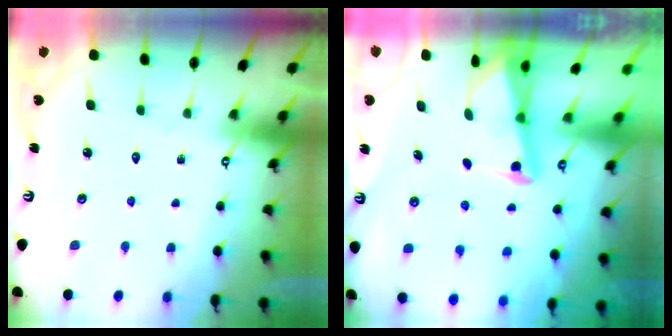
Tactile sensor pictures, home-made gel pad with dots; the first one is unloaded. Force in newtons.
{"total": 2.7, "press": 2.6, "slide": 0.6}